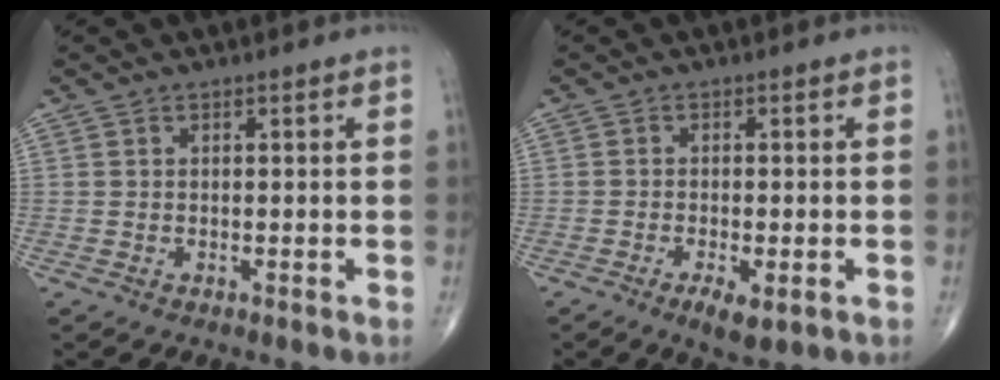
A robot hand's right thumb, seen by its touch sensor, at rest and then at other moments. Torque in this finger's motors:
{"motor_torque": [-0.44, 0.01, -0.22, -0.22, -0.09]}